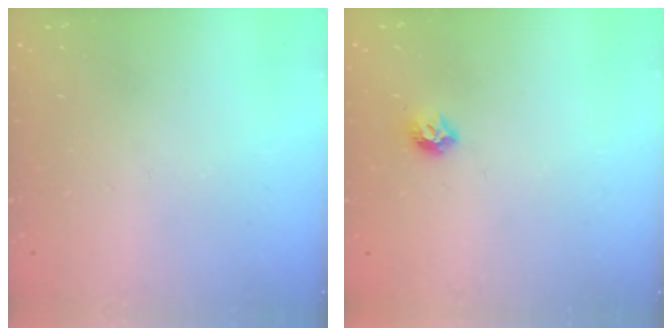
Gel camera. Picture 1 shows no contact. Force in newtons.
{"total": 5.8, "press": 5.7, "slide": 0.9}